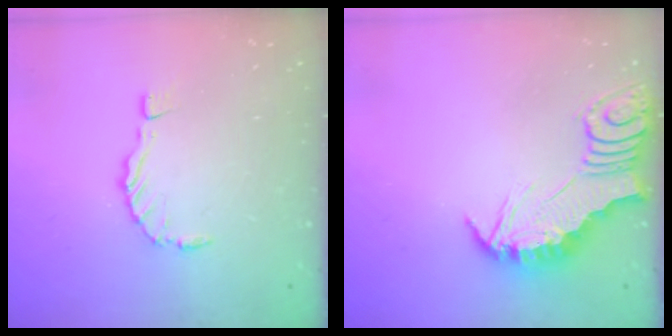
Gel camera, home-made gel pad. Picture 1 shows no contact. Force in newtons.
{"total": 2.8, "press": 2.8, "slide": 0.3}